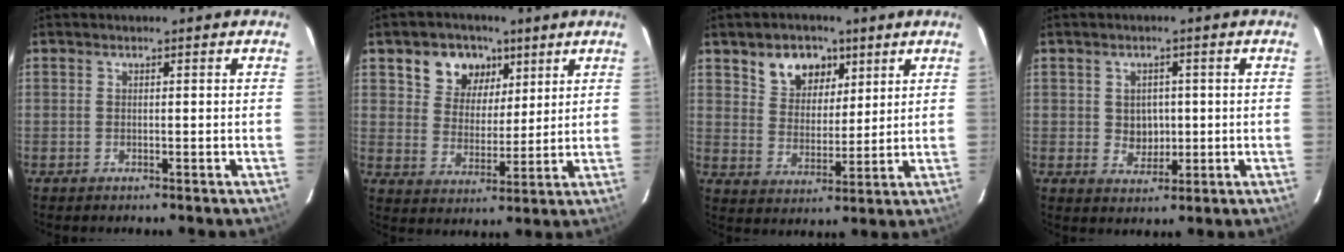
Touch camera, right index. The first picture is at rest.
{"total": 9.6, "force": [5.1, 7.4, 3.3], "torque": [-0.073, 0.026, 0.092]}
{"total": 9.1, "force": [5.2, 6.3, 3.9], "torque": [-0.070, 0.022, 0.097]}
{"total": 4.1, "force": [0.2, 3.7, 1.8], "torque": [-0.030, 0.004, 0.010]}